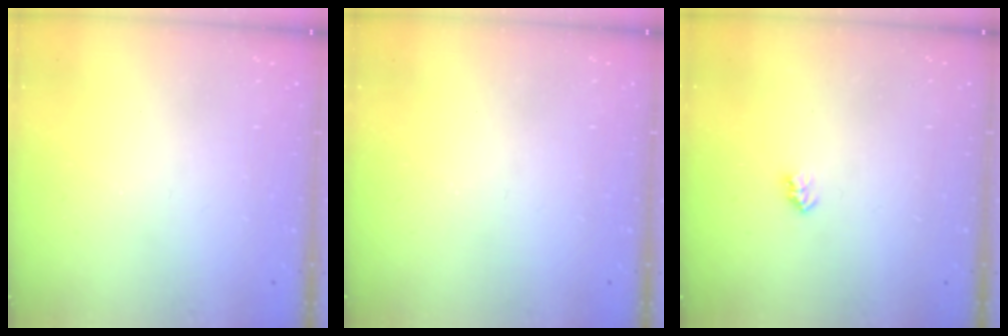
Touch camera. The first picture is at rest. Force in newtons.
{"total": 0.0}
{"total": 2.6, "press": 2.6, "slide": 0.4}